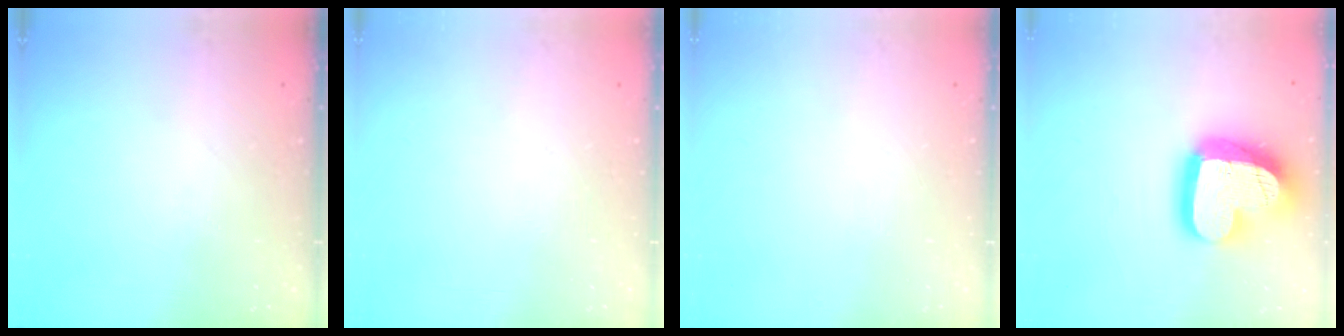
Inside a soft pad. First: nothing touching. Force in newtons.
{"total": 0.0}
{"total": 0.0}
{"total": 23.3, "press": 23.3, "slide": 1.9}